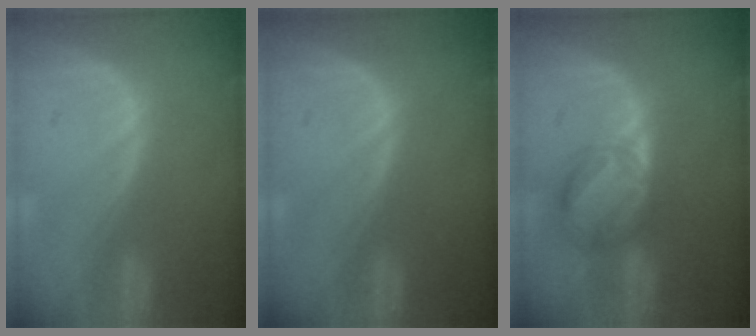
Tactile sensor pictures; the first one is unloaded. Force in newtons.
{"total": 0.0}
{"total": 5.7, "press": 5.7, "slide": 0.7}